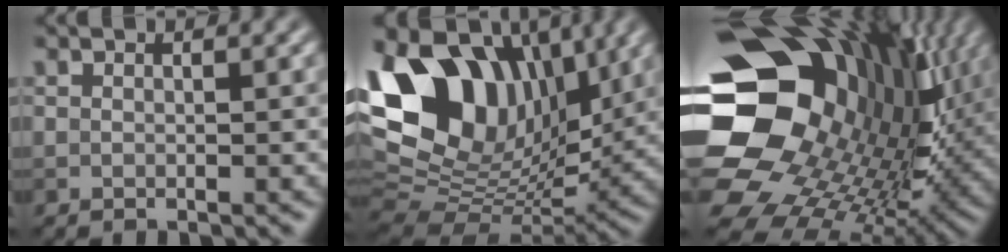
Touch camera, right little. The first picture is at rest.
{"total": 15.4, "force": [5.8, 10.0, 10.2], "torque": [-0.201, 0.027, 0.102]}
{"total": 21.4, "force": [3.8, 16.7, 12.8], "torque": [-0.266, -0.015, 0.067]}